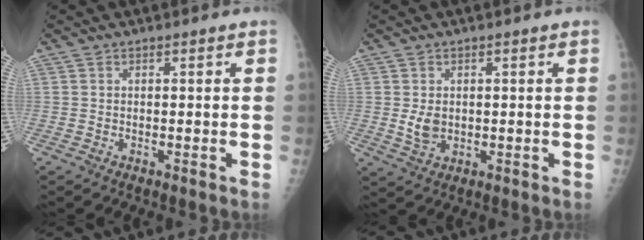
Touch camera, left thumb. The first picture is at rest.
{"total": 3.8, "force": [0.1, 2.8, 2.5], "torque": [-0.037, -0.007, 0.010]}